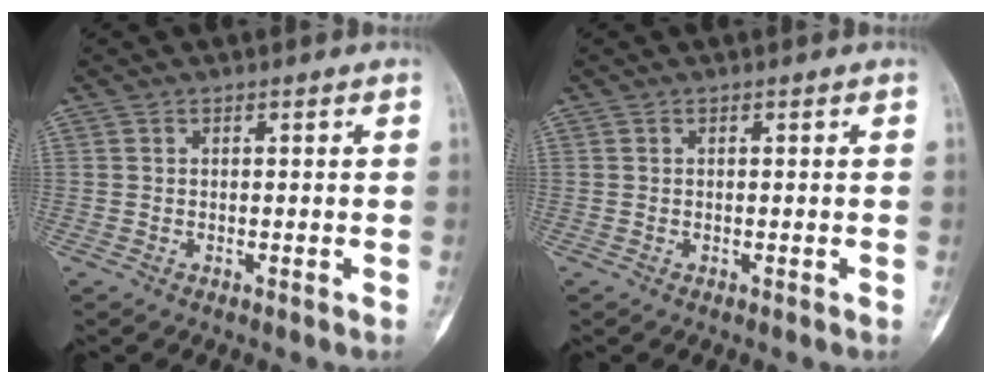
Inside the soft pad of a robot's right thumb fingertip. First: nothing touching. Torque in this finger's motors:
{"motor_torque": [0.01, 0.01, 0.07, -0.05, 0.00]}